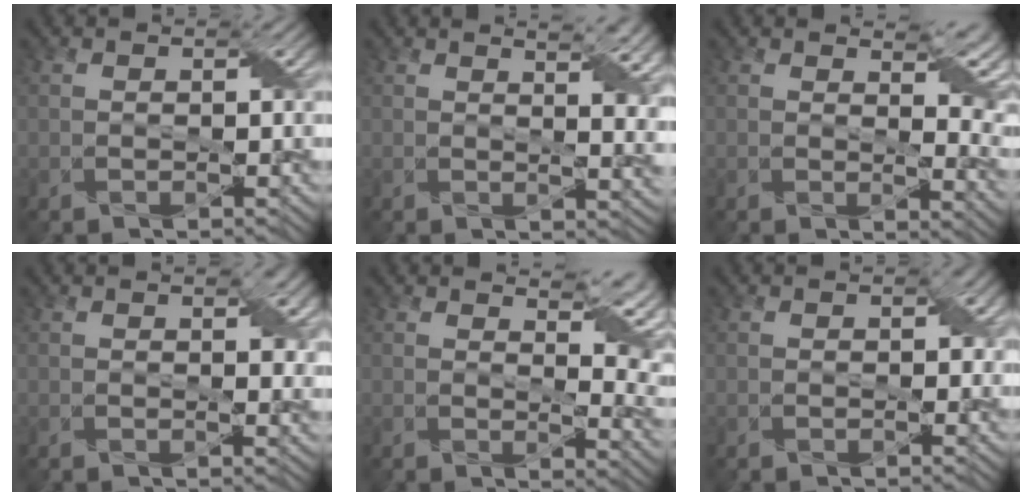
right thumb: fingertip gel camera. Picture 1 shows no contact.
{"total": 8.6, "force": [3.9, 3.5, 6.8], "torque": [-0.074, 0.023, 0.045]}
{"total": 6.1, "force": [3.3, 1.7, 4.8], "torque": [-0.069, 0.005, 0.057]}
{"total": 3.4, "force": [1.2, 1.5, 2.8], "torque": [-0.040, -0.006, 0.026]}
{"total": 6.7, "force": [3.8, 1.7, 5.3], "torque": [-0.077, 0.007, 0.070]}
{"total": 1.1, "force": [0.1, 0.8, 0.7], "torque": [-0.009, -0.002, 0.004]}